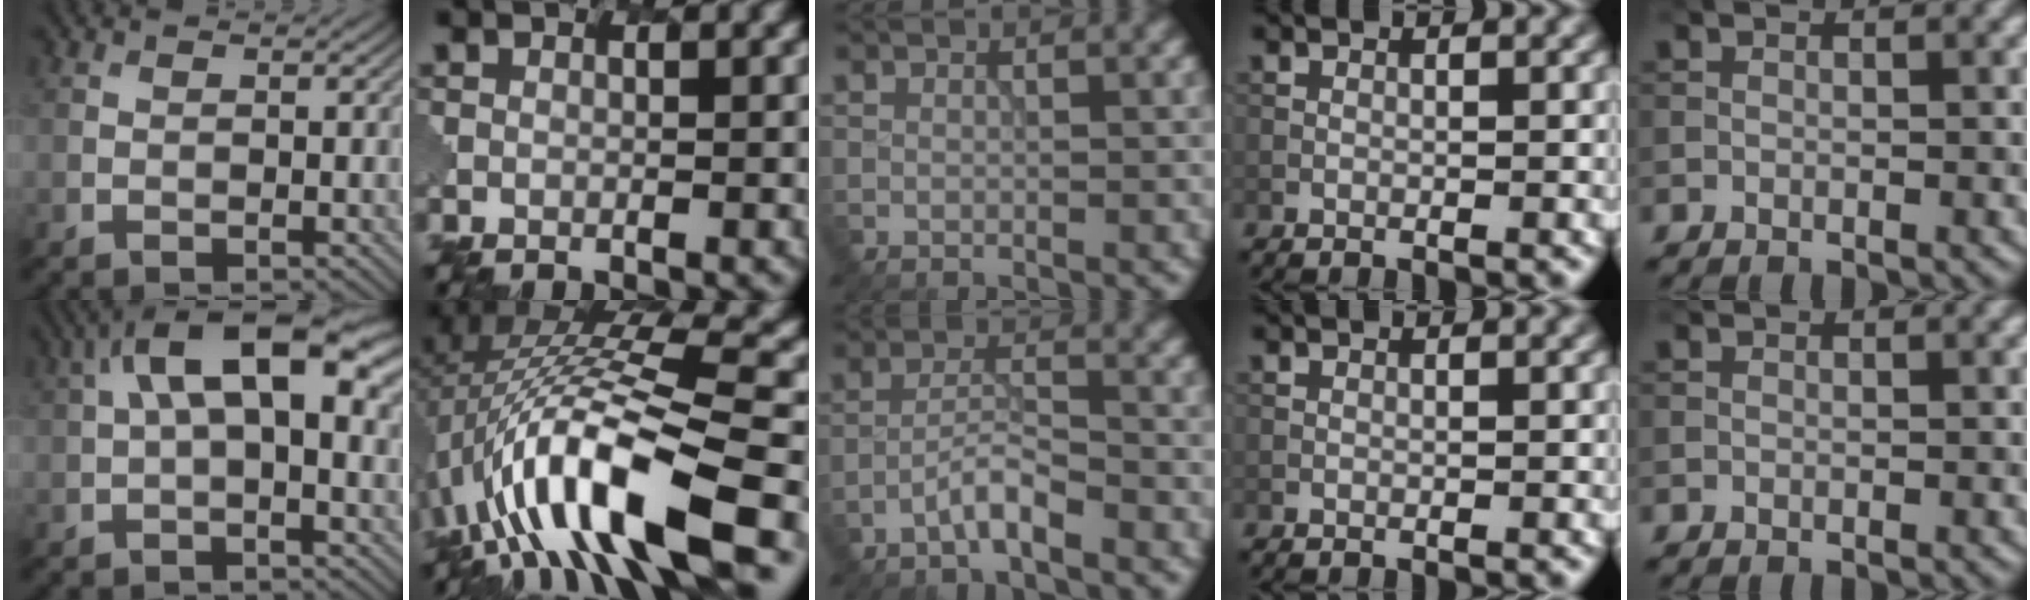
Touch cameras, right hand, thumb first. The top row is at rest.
{"thumb": {"total": 12.2, "force": [3.1, 5.2, 10.5], "torque": [-0.180, 0.015, 0.052]}, "index": {"total": 13.5, "force": [-4.3, 4.4, 12.1], "torque": [-0.223, 0.019, -0.059]}, "middle": {"total": 2.5, "force": [-1.8, 0.3, 1.7], "torque": [-0.032, 0.011, -0.041]}}